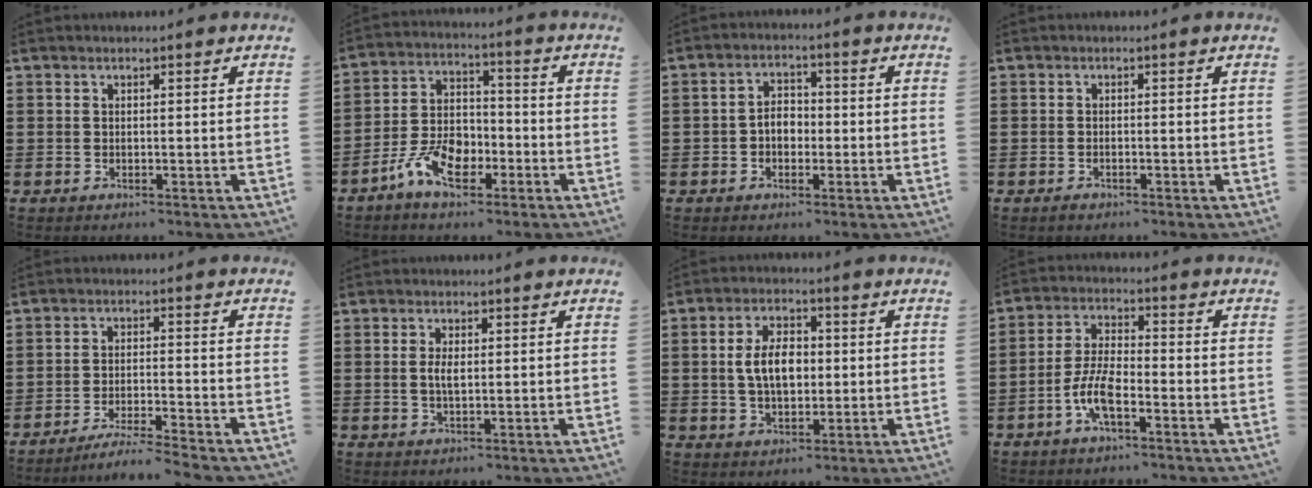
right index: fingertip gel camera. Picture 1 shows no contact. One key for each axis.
{"total": 7.7, "fx": -3.9, "fy": 4.8, "fz": 4.6, "tx": -0.111, "ty": 0.013, "tz": -0.077}
{"total": 3.5, "fx": -0.8, "fy": 2.5, "fz": 2.4, "tx": -0.048, "ty": 0.006, "tz": -0.017}
{"total": 0.7, "fx": -0.5, "fy": 0.1, "fz": 0.4, "tx": -0.010, "ty": -0.007, "tz": -0.009}
{"total": 4.3, "fx": -4.1, "fy": -0.6, "fz": 1.1, "tx": -0.028, "ty": -0.009, "tz": -0.084}
{"total": 2.6, "fx": 0.2, "fy": 1.0, "fz": 2.4, "tx": -0.056, "ty": -0.001, "tz": 0.000}
{"total": 6.8, "fx": 0.1, "fy": 3.9, "fz": 5.6, "tx": -0.101, "ty": 0.005, "tz": -0.005}
{"total": 6.9, "fx": -3.1, "fy": 2.2, "fz": 5.7, "tx": -0.137, "ty": -0.008, "tz": -0.062}